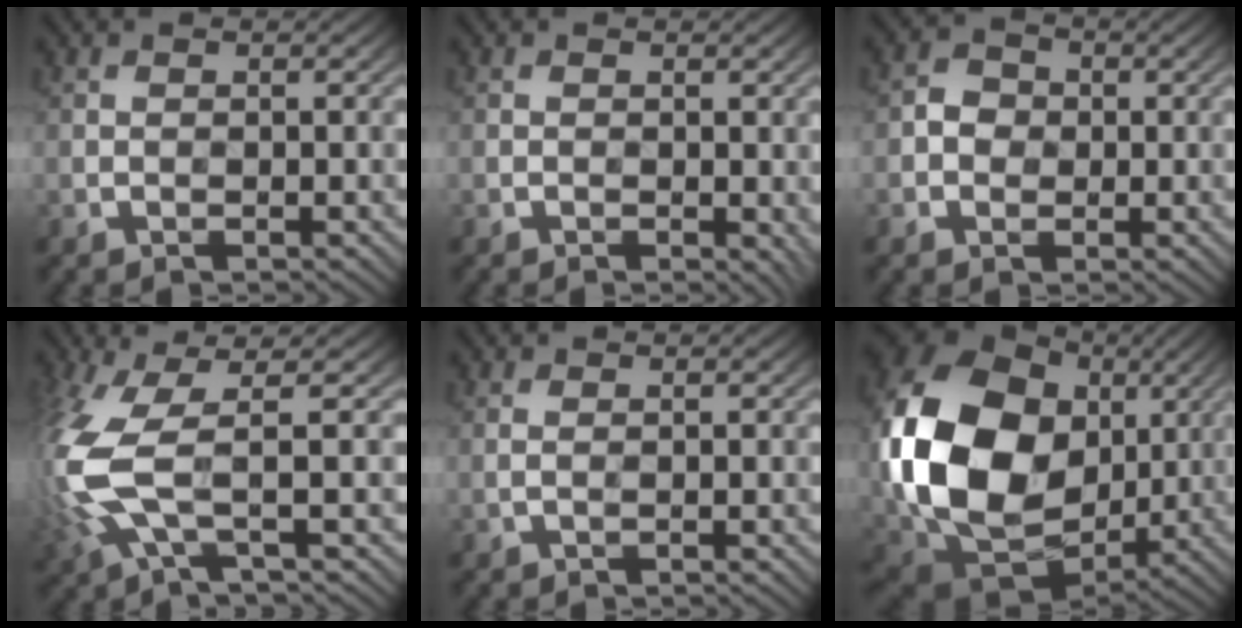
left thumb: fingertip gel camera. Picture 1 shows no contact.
{"total": 1.4, "force": [-0.3, 0.7, 1.2], "torque": [-0.016, -0.007, -0.003]}
{"total": 2.6, "force": [-0.2, 2.4, 1.1], "torque": [-0.020, 0.002, -0.011]}
{"total": 10.0, "force": [-0.4, 2.9, 9.6], "torque": [-0.240, -0.005, -0.015]}
{"total": 0.7, "force": [0.0, 0.1, 0.7], "torque": [-0.016, 0.001, -0.001]}
{"total": 21.9, "force": [2.2, 16.7, 14.1], "torque": [-0.376, -0.020, 0.059]}